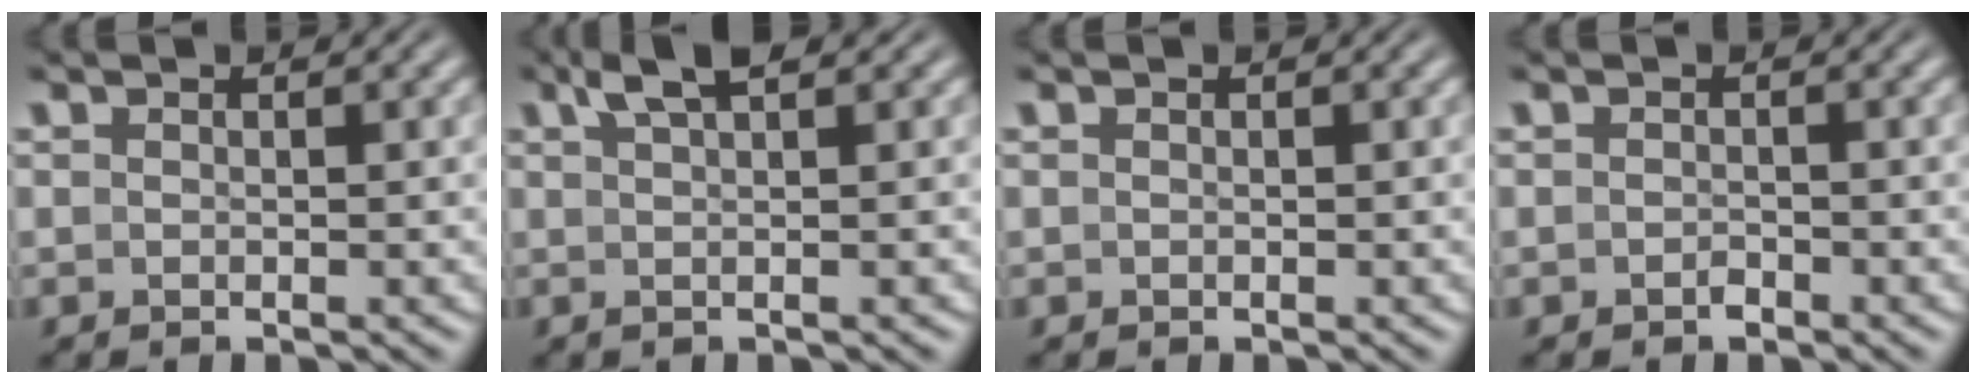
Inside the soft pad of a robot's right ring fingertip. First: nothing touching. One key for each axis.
{"total": 2.8, "fx": 1.7, "fy": -0.5, "fz": 2.1, "tx": -0.037, "ty": 0.004, "tz": 0.031}
{"total": 1.1, "fx": -0.3, "fy": -1.0, "fz": -0.4, "tx": 0.014, "ty": -0.011, "tz": 0.005}
{"total": 0.6, "fx": -0.6, "fy": 0.0, "fz": 0.1, "tx": -0.002, "ty": -0.003, "tz": -0.008}